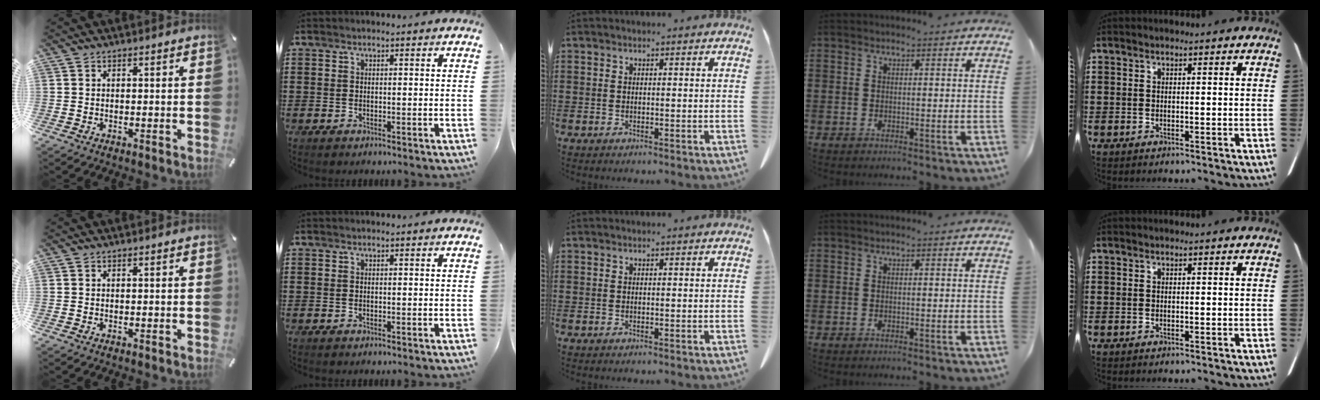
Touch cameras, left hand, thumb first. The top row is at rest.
{}